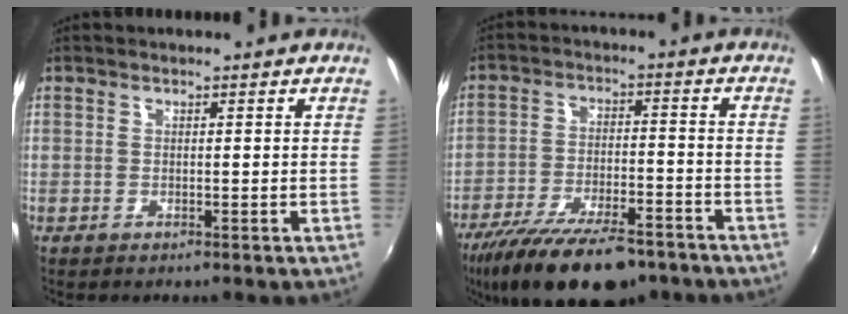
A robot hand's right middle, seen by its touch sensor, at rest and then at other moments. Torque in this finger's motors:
{"motor_torque": [1.11, -1.03, 0.32, 0.15]}